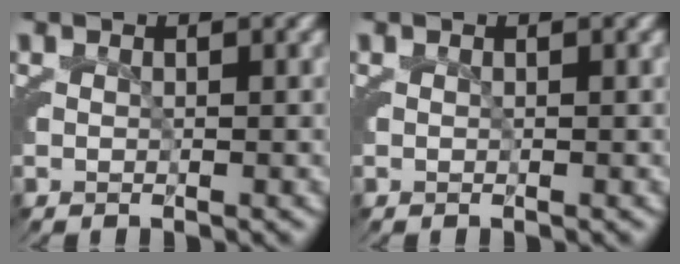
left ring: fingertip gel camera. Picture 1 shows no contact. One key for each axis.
{"total": 0.0}